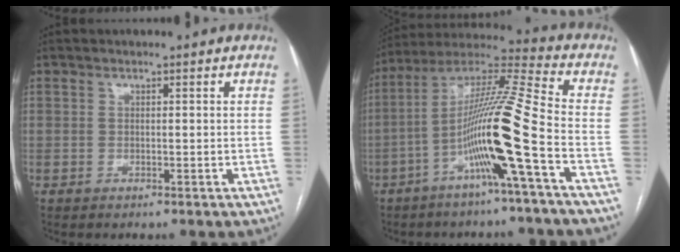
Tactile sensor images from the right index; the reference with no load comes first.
{"total": 15.3, "force": [-5.2, -1.8, 14.3], "torque": [-0.267, 0.003, -0.105]}